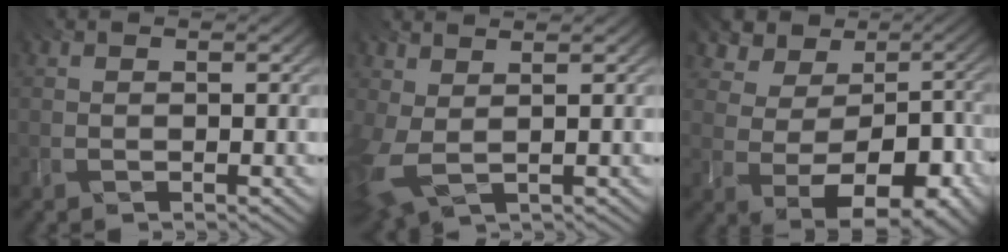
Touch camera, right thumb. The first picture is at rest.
{"total": 5.3, "force": [1.0, 2.9, 4.4], "torque": [-0.135, -0.001, 0.024]}
{"total": 9.4, "force": [-0.2, 7.3, 5.9], "torque": [-0.083, -0.014, 0.005]}